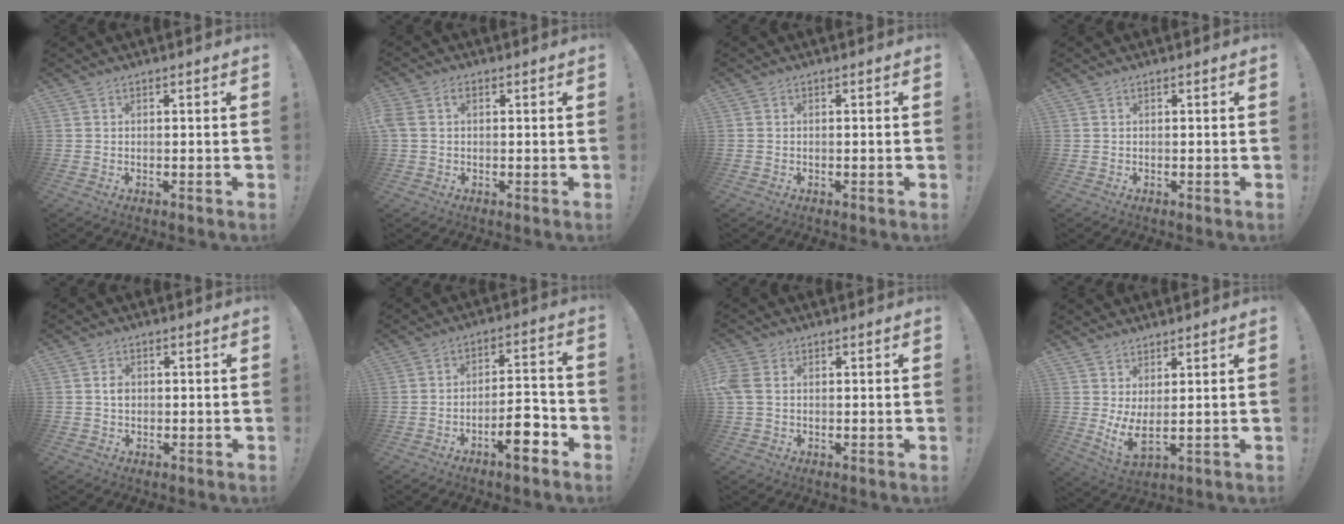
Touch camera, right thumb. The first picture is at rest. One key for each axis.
{"total": 3.2, "fx": 0.5, "fy": 2.4, "fz": 2.1, "tx": -0.047, "ty": 0.007, "tz": 0.009}
{"total": 0.5, "fx": -0.4, "fy": 0.3, "fz": 0.2, "tx": -0.002, "ty": 0.001, "tz": -0.007}
{"total": 0.0}
{"total": 3.0, "fx": -0.2, "fy": 2.6, "fz": 1.6, "tx": -0.013, "ty": 0.001, "tz": -0.007}
{"total": 9.5, "fx": -5.4, "fy": 3.3, "fz": 7.1, "tx": -0.084, "ty": 0.032, "tz": -0.094}
{"total": 4.6, "fx": 0.7, "fy": 3.4, "fz": 3.1, "tx": -0.077, "ty": 0.003, "tz": 0.012}
{"total": 5.6, "fx": 2.5, "fy": 1.1, "fz": 4.9, "tx": -0.082, "ty": -0.037, "tz": 0.043}